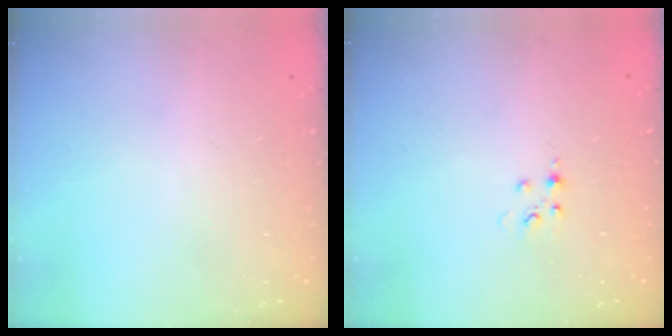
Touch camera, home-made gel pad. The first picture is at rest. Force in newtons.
{"total": 3.8, "press": 3.7, "slide": 0.5}